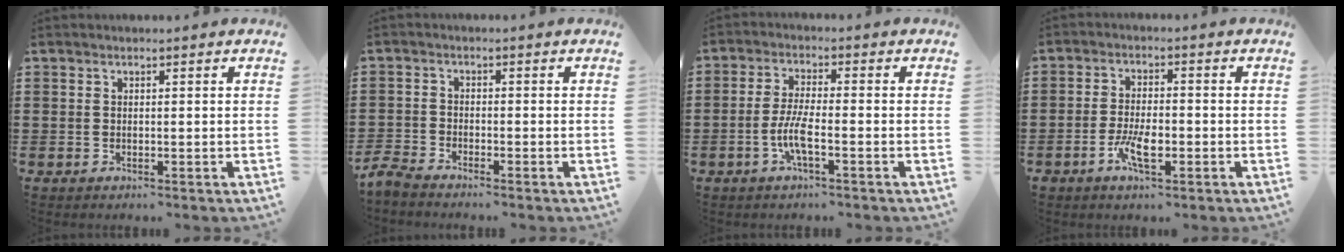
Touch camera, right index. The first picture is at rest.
{"total": 2.8, "force": [-2.8, 0.3, 0.3], "torque": [-0.024, -0.004, -0.064]}
{"total": 5.1, "force": [-2.1, 0.9, 4.6], "torque": [-0.106, -0.008, -0.046]}
{"total": 5.4, "force": [-2.3, 1.5, 4.7], "torque": [-0.103, -0.007, -0.047]}